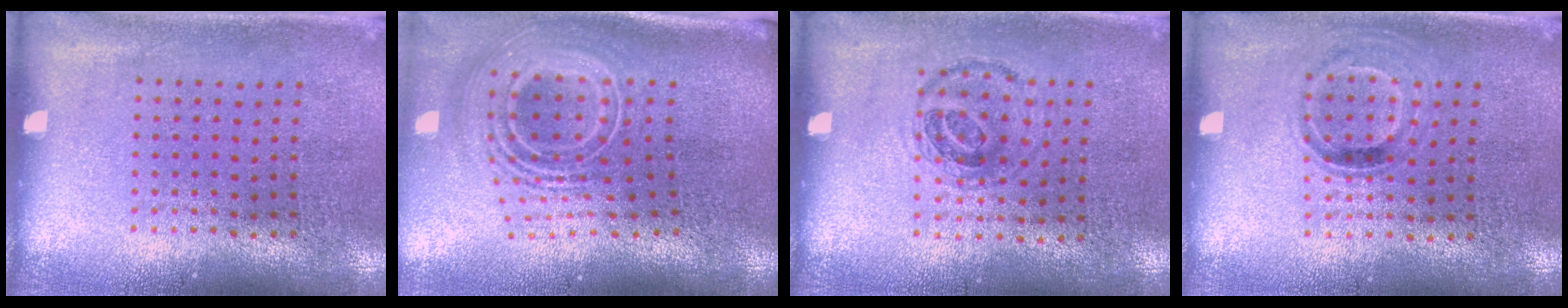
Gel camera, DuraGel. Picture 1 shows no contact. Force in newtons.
{"total": 3.0, "press": 1.9, "slide": 2.3}
{"total": 1.0, "press": 0.8, "slide": 0.5}
{"total": 1.0, "press": 0.8, "slide": 0.6}